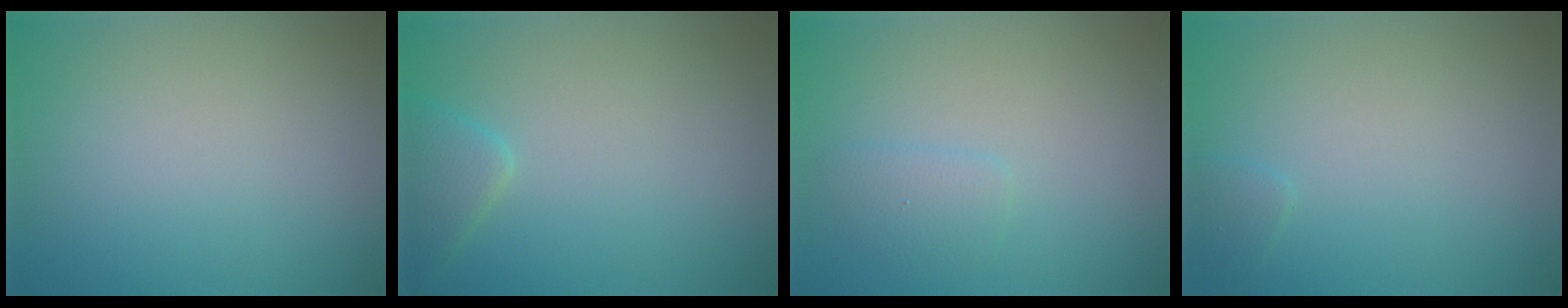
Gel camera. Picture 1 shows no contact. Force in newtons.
{"total": 2.4, "press": 2.4, "slide": 0.1}
{"total": 1.3, "press": 1.3, "slide": 0.1}
{"total": 0.8, "press": 0.7, "slide": 0.2}